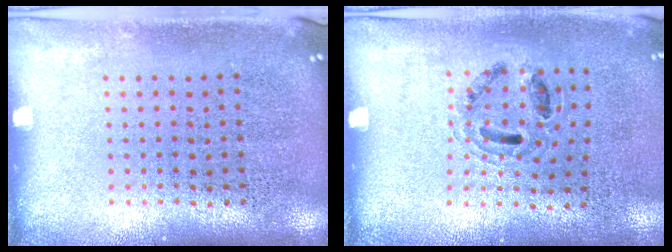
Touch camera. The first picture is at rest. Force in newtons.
{"total": 0.9, "press": 0.8, "slide": 0.3}